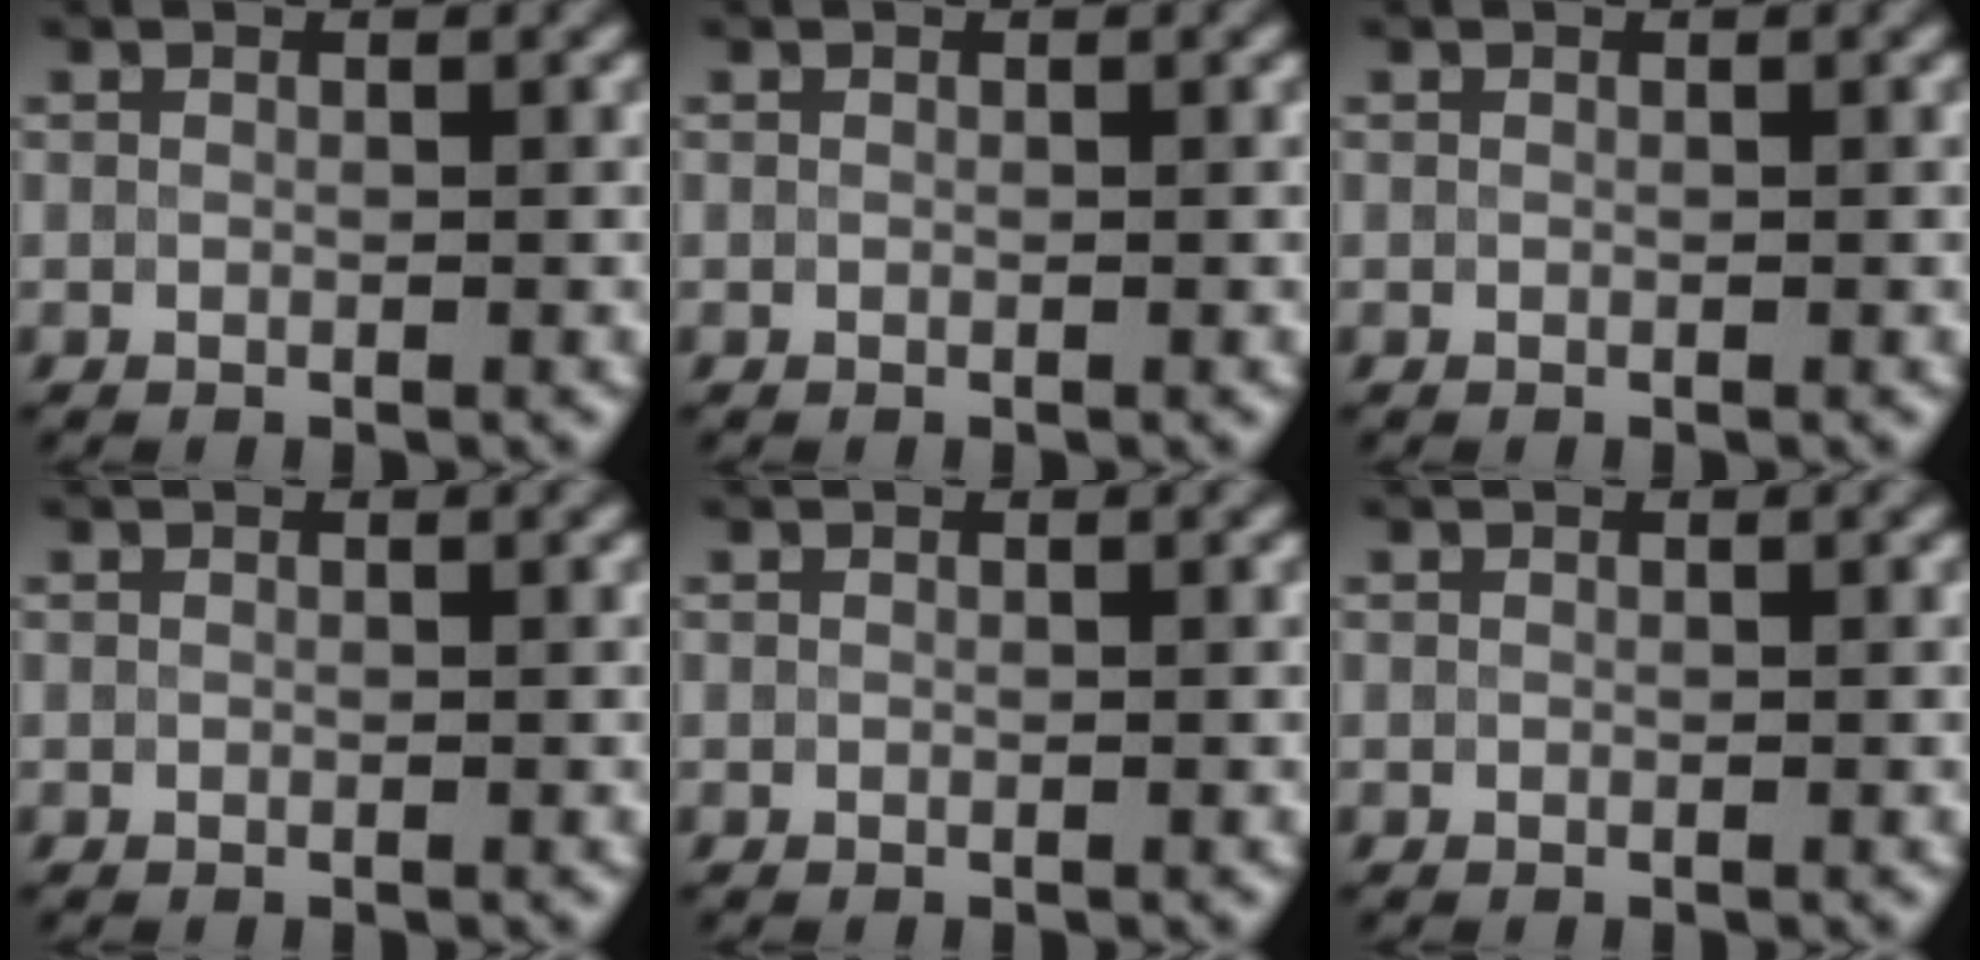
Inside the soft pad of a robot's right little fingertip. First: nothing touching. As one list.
[{"total": 0.0}, {"total": 0.0}, {"total": 0.0}, {"total": 0.0}, {"total": 0.0}]